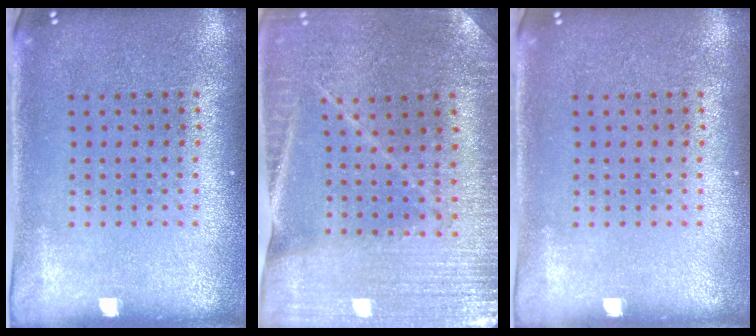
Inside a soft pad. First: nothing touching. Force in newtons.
{"total": 1.7, "press": 1.7, "slide": 0.1}
{"total": 0.0}